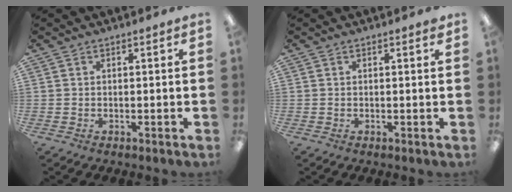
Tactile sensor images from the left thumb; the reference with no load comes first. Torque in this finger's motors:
{"motor_torque": [0.29, -0.02, 0.15, 0.07, 0.00]}